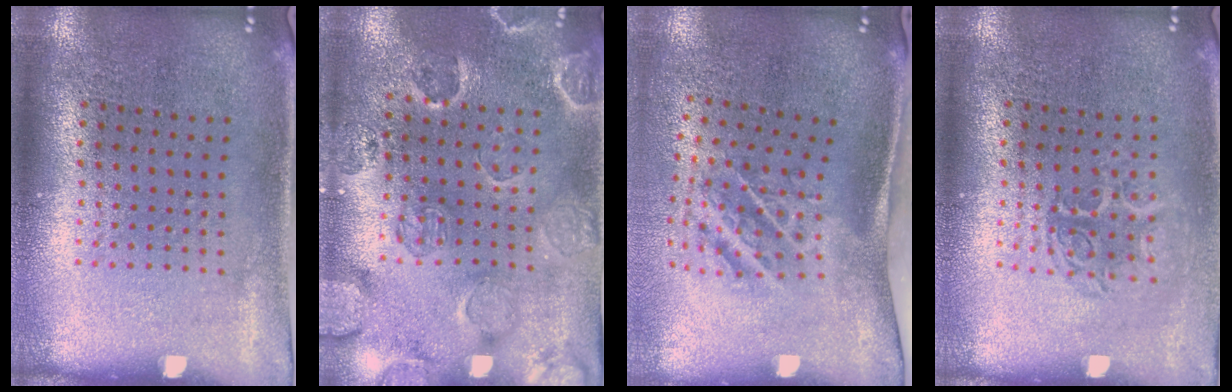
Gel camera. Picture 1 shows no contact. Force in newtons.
{"total": 2.4, "press": 2.1, "slide": 1.3}
{"total": 2.0, "press": 1.2, "slide": 1.7}
{"total": 1.1, "press": 1.0, "slide": 0.5}